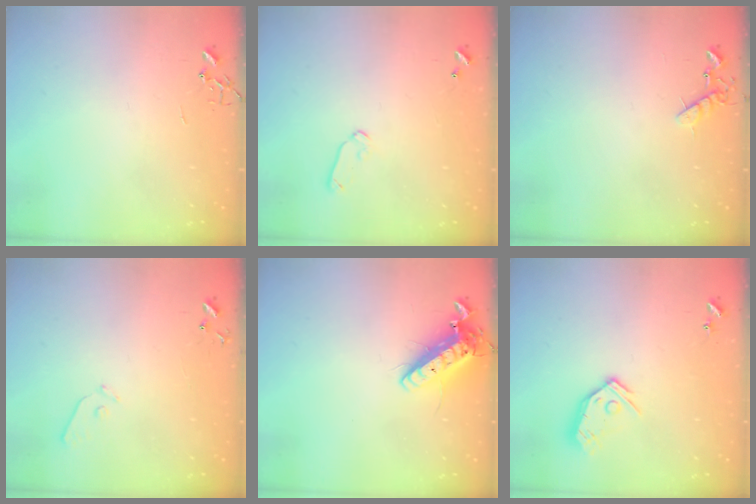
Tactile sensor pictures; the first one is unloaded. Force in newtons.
{"total": 6.8, "press": 6.7, "slide": 1.0}
{"total": 6.3, "press": 6.2, "slide": 0.9}
{"total": 6.6, "press": 6.6, "slide": 0.7}
{"total": 14.4, "press": 14.1, "slide": 2.7}
{"total": 11.0, "press": 10.9, "slide": 1.2}